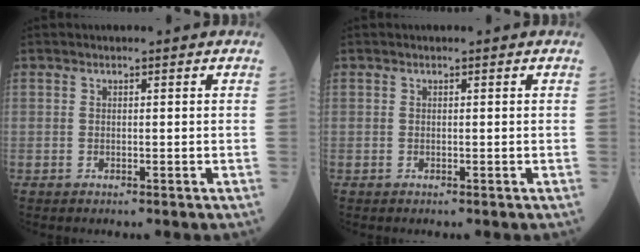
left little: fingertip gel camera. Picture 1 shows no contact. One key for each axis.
{"total": 0.0}